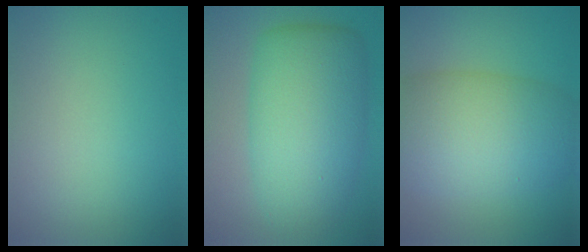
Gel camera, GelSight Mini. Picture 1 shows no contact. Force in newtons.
{"total": 9.2, "press": 9.2, "slide": 0.3}
{"total": 9.6, "press": 9.6, "slide": 0.3}